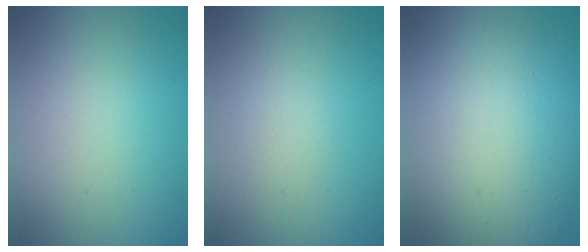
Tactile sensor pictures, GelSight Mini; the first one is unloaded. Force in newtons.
{"total": 0.9, "press": 0.9, "slide": 0.0}
{"total": 12.6, "press": 12.5, "slide": 0.9}